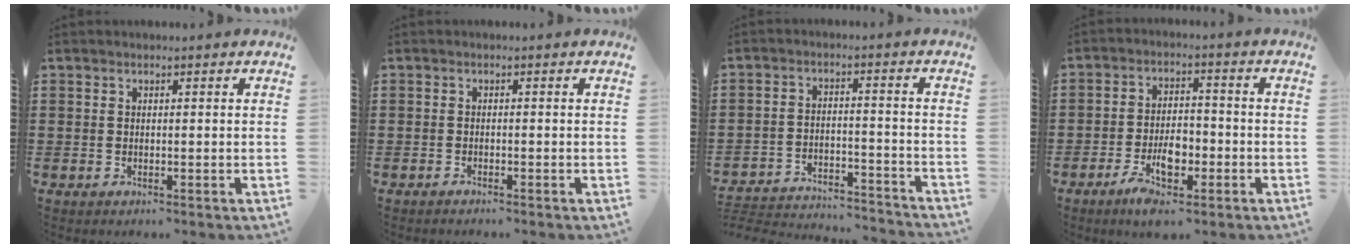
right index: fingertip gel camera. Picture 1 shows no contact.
{"total": 0.8, "force": [-0.8, 0.0, 0.0], "torque": [-0.002, -0.002, -0.016]}
{"total": 4.3, "force": [-4.3, 0.2, 0.8], "torque": [-0.025, -0.005, -0.091]}
{"total": 5.8, "force": [-2.9, 2.8, 4.2], "torque": [-0.083, 0.008, -0.055]}